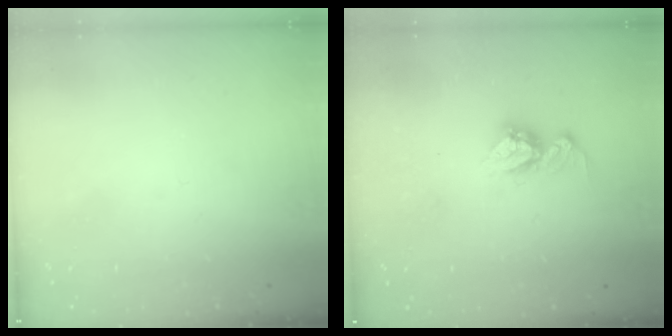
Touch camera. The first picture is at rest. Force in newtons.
{"total": 9.3, "press": 9.2, "slide": 0.7}